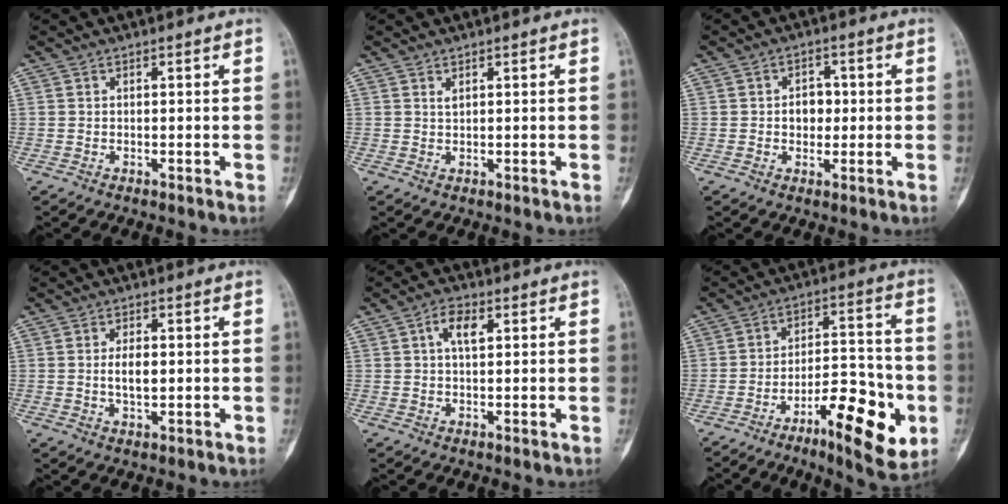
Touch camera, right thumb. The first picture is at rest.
{"total": 0.7, "force": [0.5, 0.4, 0.3], "torque": [-0.004, 0.000, 0.012]}
{"total": 4.1, "force": [0.0, 3.2, 2.5], "torque": [-0.016, 0.009, -0.002]}
{"total": 4.0, "force": [0.2, 2.1, 3.4], "torque": [-0.054, -0.003, 0.004]}
{"total": 4.3, "force": [1.4, 2.2, 3.4], "torque": [-0.057, 0.005, 0.022]}
{"total": 16.2, "force": [-6.5, 5.9, 13.6], "torque": [-0.181, 0.035, -0.095]}